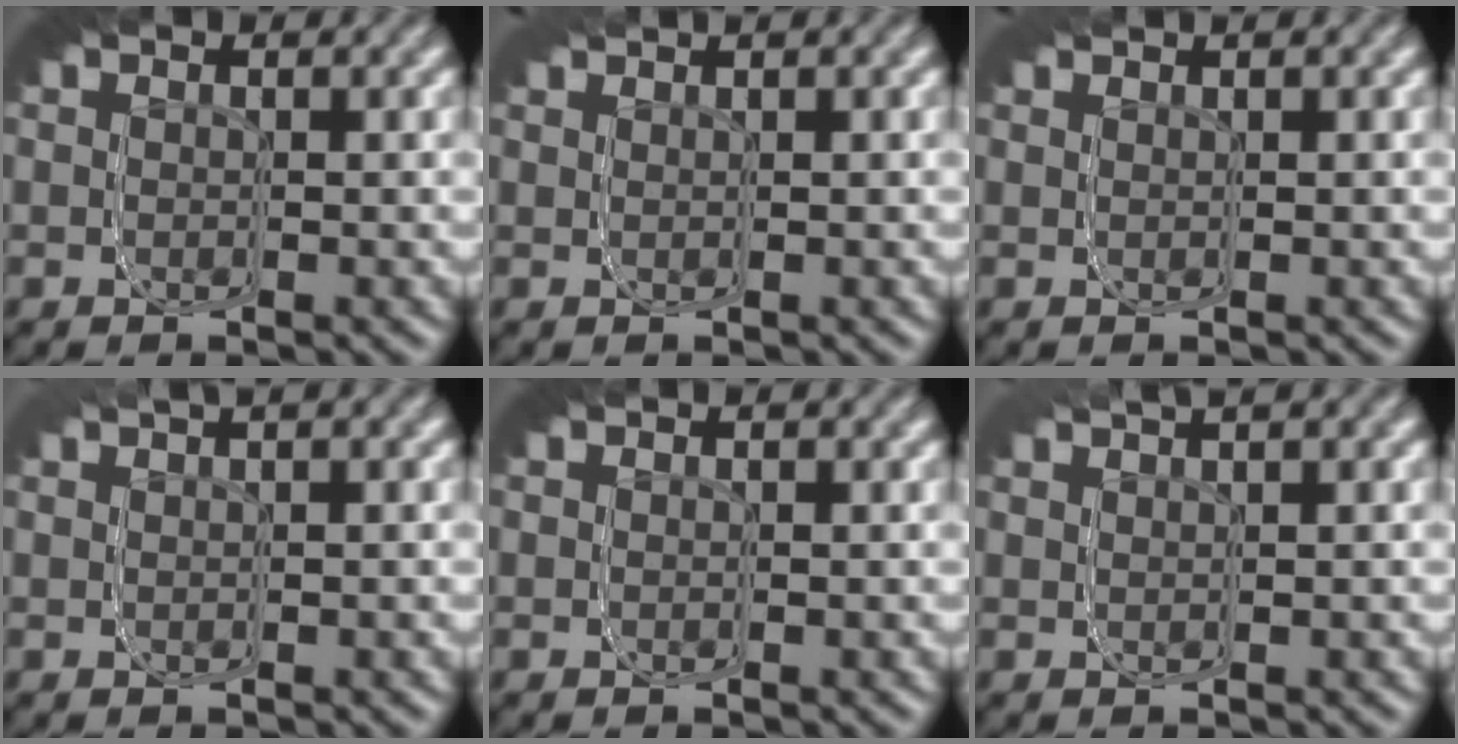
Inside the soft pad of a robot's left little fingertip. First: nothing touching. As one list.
[{"total": 1.0, "force": [0.6, 0.5, 0.6], "torque": [-0.025, 0.000, 0.011]}, {"total": 0.7, "force": [0.5, 0.2, 0.4], "torque": [-0.017, 0.000, 0.010]}, {"total": 0.5, "force": [0.1, -0.1, 0.5], "torque": [-0.020, 0.001, 0.007]}, {"total": 0.0}, {"total": 1.5, "force": [0.9, 0.6, 1.0], "torque": [-0.035, 0.006, 0.015]}]